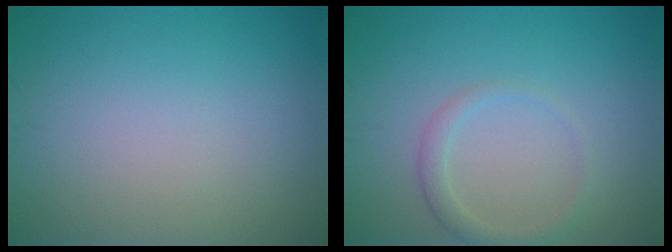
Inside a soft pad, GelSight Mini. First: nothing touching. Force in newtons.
{"total": 1.7, "press": 1.7, "slide": 0.1}